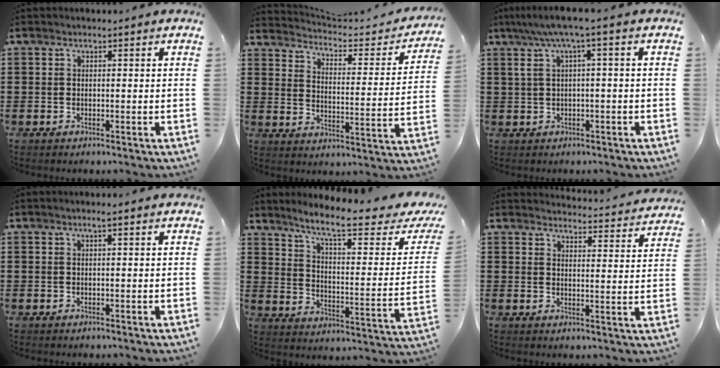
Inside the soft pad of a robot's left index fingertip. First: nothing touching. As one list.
[{"total": 3.0, "force": [2.9, 0.2, 0.8], "torque": [-0.039, -0.027, 0.040]}, {"total": 4.5, "force": [0.4, 0.1, 4.5], "torque": [-0.093, -0.003, 0.000]}, {"total": 1.2, "force": [0.5, 0.0, 1.1], "torque": [-0.020, 0.002, 0.009]}, {"total": 9.0, "force": [6.8, 0.1, 5.9], "torque": [-0.123, -0.049, 0.107]}, {"total": 3.7, "force": [3.7, -0.1, 0.3], "torque": [-0.006, -0.034, 0.061]}]